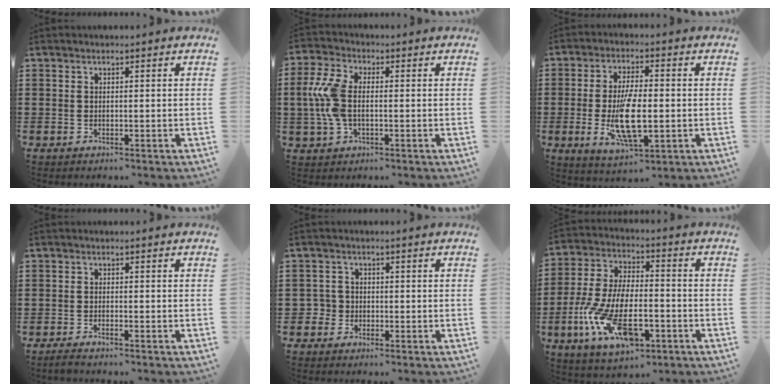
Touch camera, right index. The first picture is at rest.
{"total": 7.6, "force": [-0.2, 4.2, 6.4], "torque": [-0.169, -0.003, -0.014]}
{"total": 10.6, "force": [-1.6, 4.1, 9.6], "torque": [-0.192, -0.018, -0.029]}
{"total": 1.2, "force": [-1.1, 0.0, 0.4], "torque": [-0.007, -0.002, -0.021]}
{"total": 2.3, "force": [-0.9, 2.1, 0.3], "torque": [-0.022, 0.002, -0.024]}
{"total": 13.8, "force": [-5.2, 6.1, 11.2], "torque": [-0.256, -0.003, -0.101]}